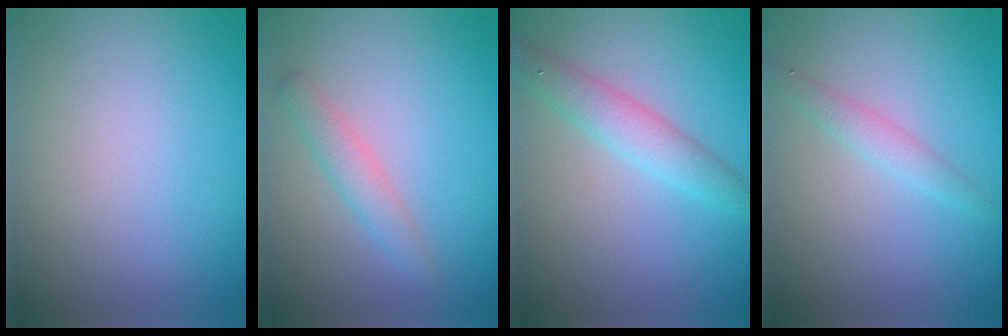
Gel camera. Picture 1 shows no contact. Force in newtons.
{"total": 2.0, "press": 2.0, "slide": 0.1}
{"total": 3.0, "press": 3.0, "slide": 0.1}
{"total": 1.6, "press": 1.6, "slide": 0.0}